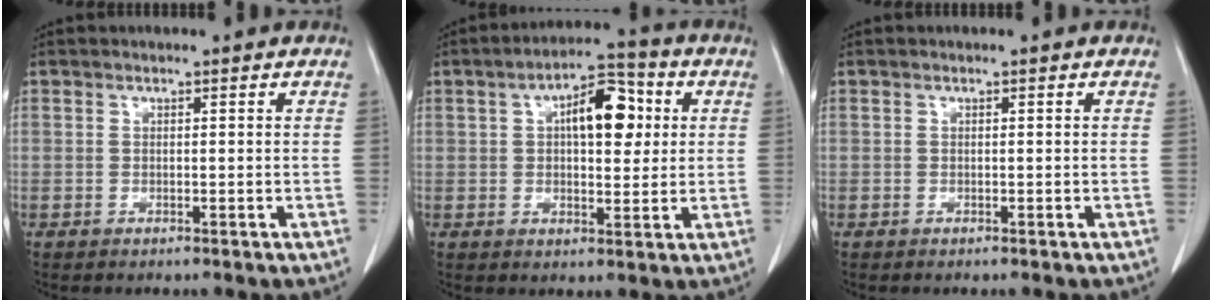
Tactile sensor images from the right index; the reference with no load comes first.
{"total": 9.5, "force": [2.3, 4.1, 8.3], "torque": [-0.127, 0.026, 0.032]}
{"total": 0.0}